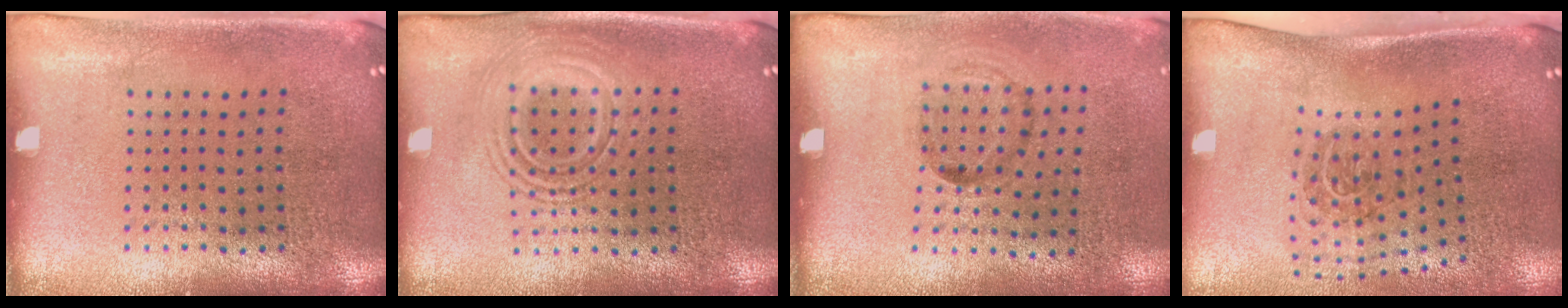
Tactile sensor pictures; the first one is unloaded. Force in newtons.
{"total": 2.5, "press": 2.5, "slide": 0.4}
{"total": 1.3, "press": 0.7, "slide": 1.0}
{"total": 2.0, "press": 1.2, "slide": 1.6}